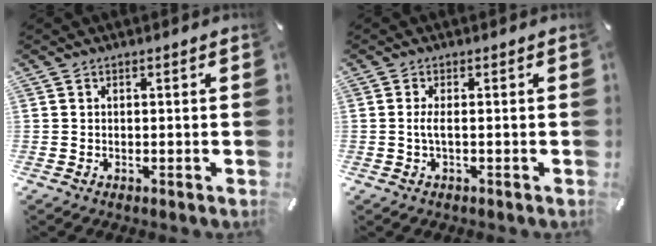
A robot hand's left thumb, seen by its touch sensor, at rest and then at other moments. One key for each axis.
{"total": 2.5, "fx": -0.2, "fy": 0.5, "fz": 2.5, "tx": -0.053, "ty": -0.005, "tz": -0.007}